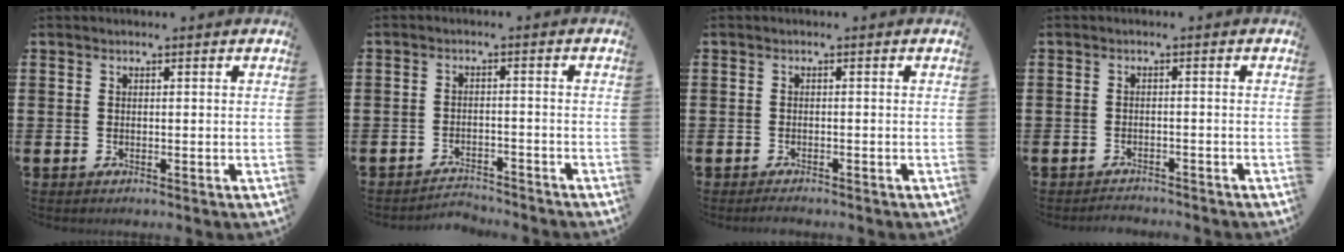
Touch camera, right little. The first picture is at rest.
{"total": 2.5, "force": [-2.5, 0.1, -0.2], "torque": [-0.005, 0.003, -0.056]}
{"total": 0.7, "force": [-0.7, 0.1, 0.2], "torque": [-0.005, -0.002, -0.014]}
{"total": 1.4, "force": [-1.4, 0.0, -0.1], "torque": [-0.001, 0.003, -0.029]}